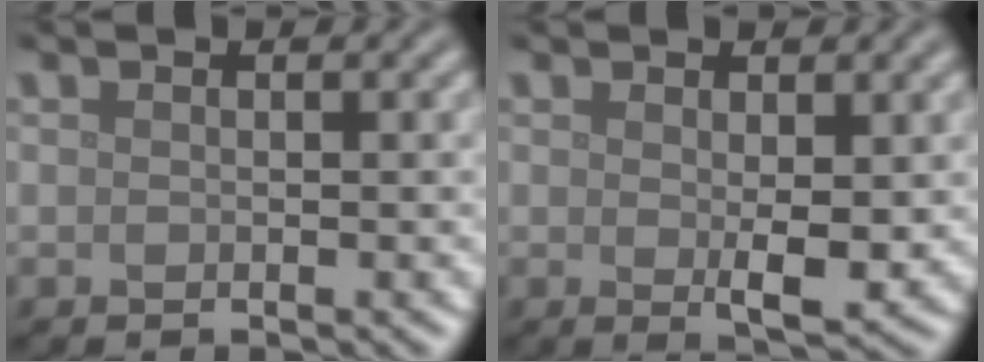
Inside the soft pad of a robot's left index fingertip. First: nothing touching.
{"total": 2.5, "force": [0.3, 0.8, 2.4], "torque": [-0.037, -0.009, 0.010]}